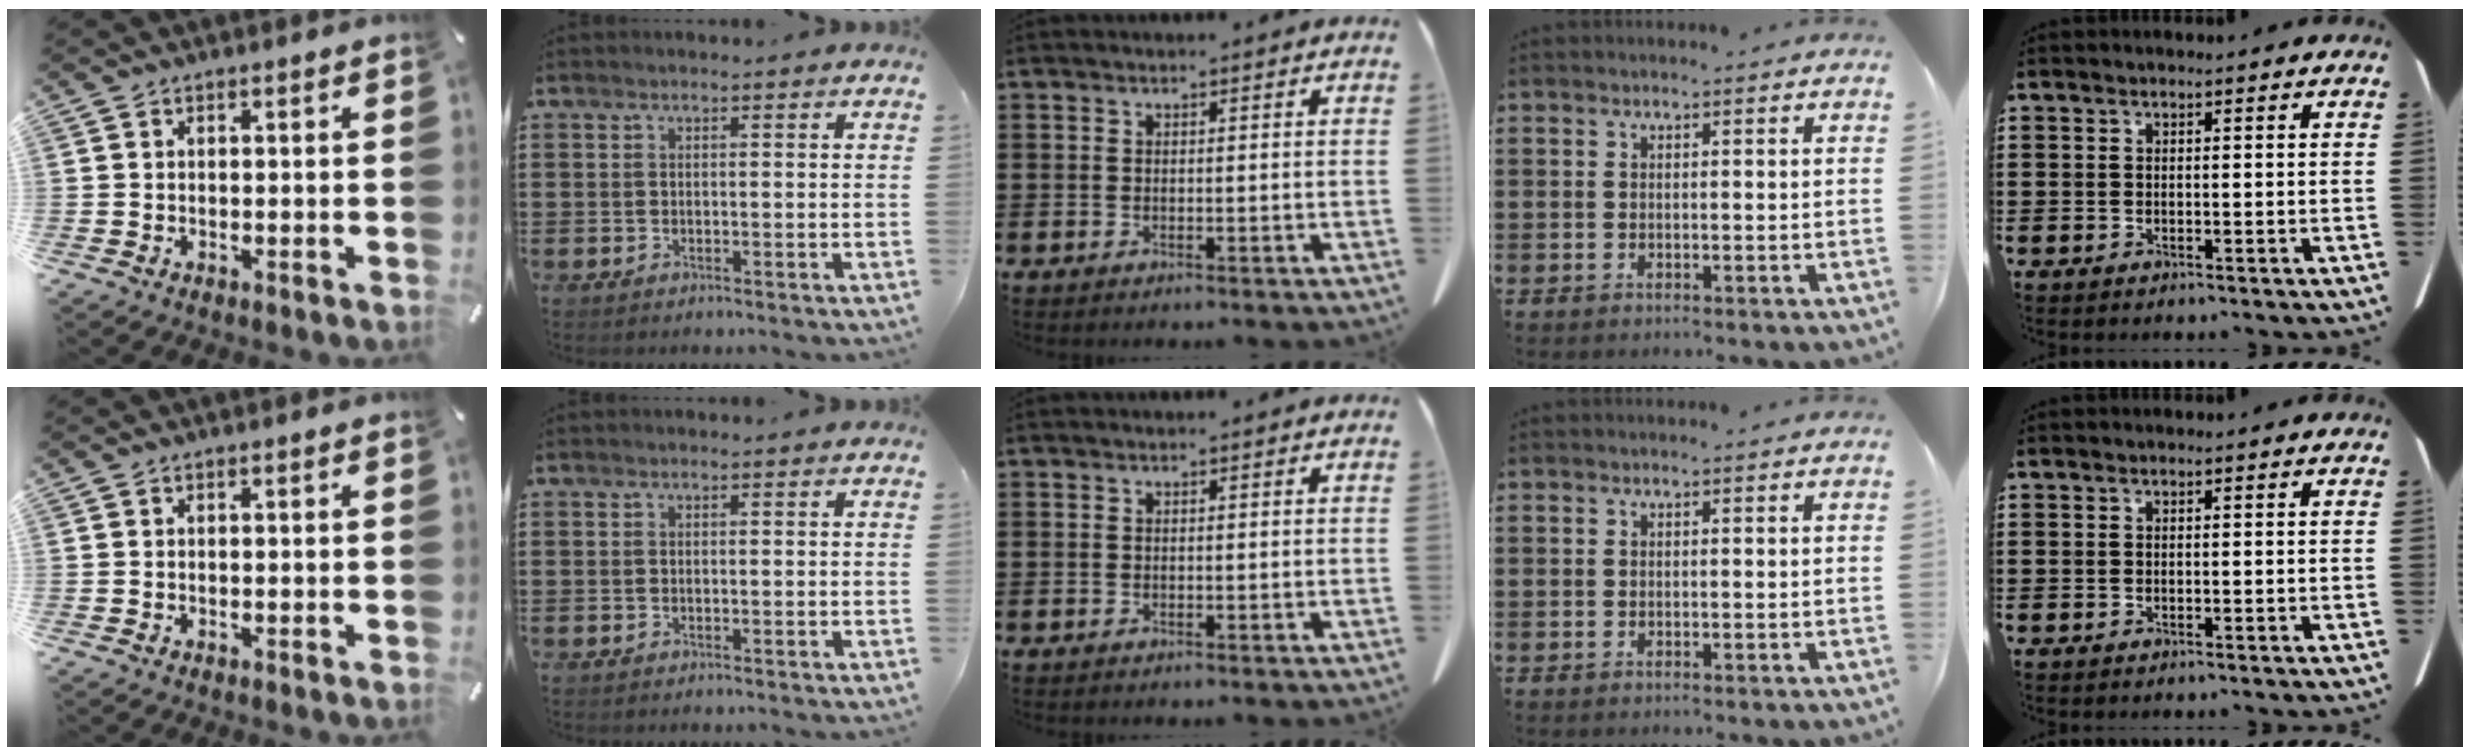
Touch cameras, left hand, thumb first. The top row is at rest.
{}